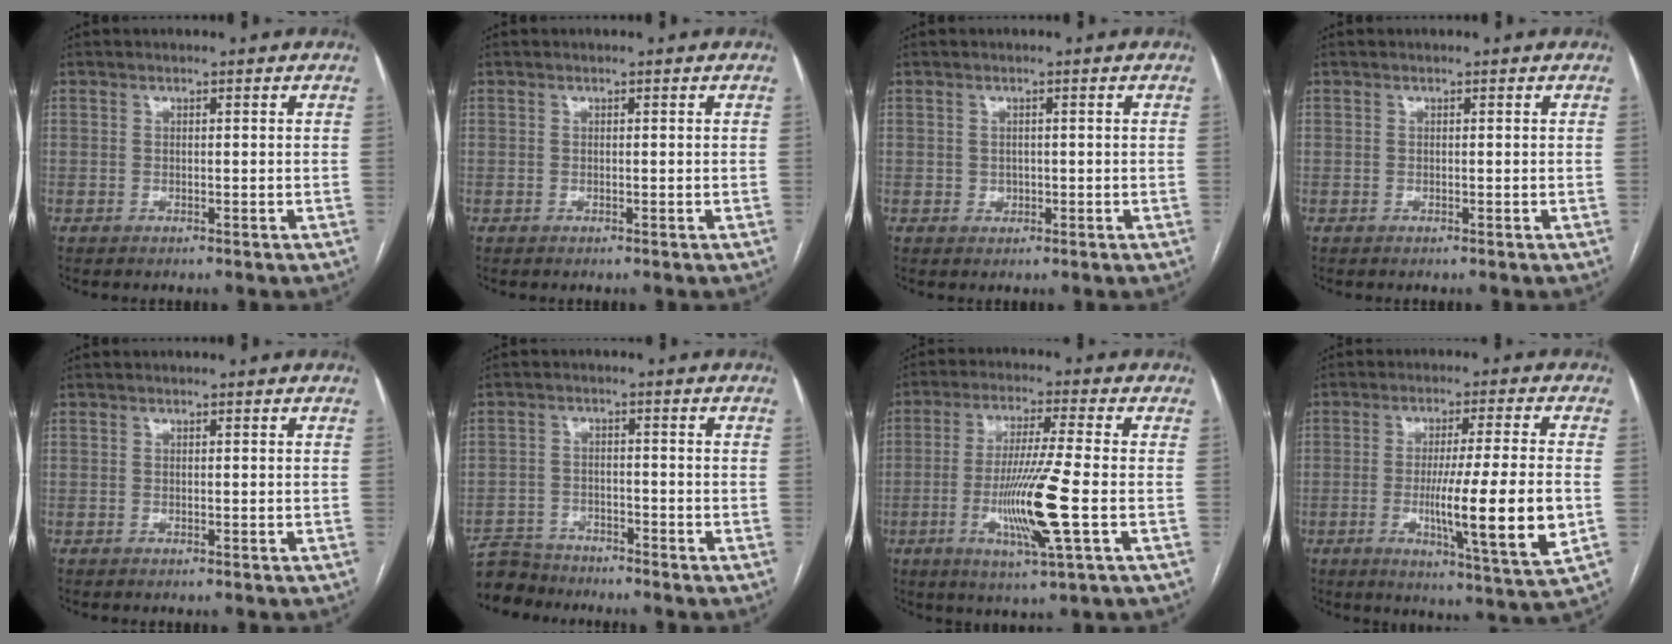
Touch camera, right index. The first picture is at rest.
{"total": 0.0}
{"total": 1.0, "force": [0.0, 1.0, 0.4], "torque": [-0.007, 0.002, 0.003]}
{"total": 0.0}
{"total": 0.0}
{"total": 5.9, "force": [-5.6, 1.7, -0.4], "torque": [0.014, -0.005, -0.105]}
{"total": 11.9, "force": [-3.0, -0.6, 11.5], "torque": [-0.226, -0.019, -0.058]}
{"total": 14.7, "force": [-2.7, -0.8, 14.4], "torque": [-0.238, -0.029, -0.047]}